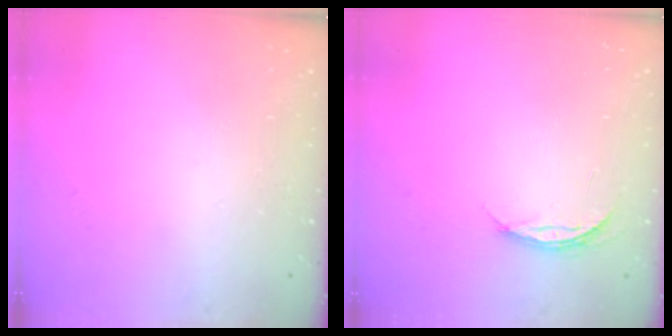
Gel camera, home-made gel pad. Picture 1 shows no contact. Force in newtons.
{"total": 4.2, "press": 4.1, "slide": 0.5}